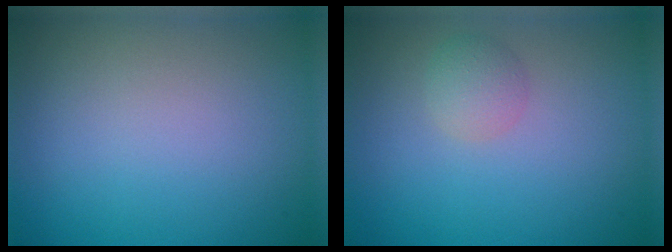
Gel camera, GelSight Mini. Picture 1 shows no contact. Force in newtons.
{"total": 1.7, "press": 1.7, "slide": 0.1}